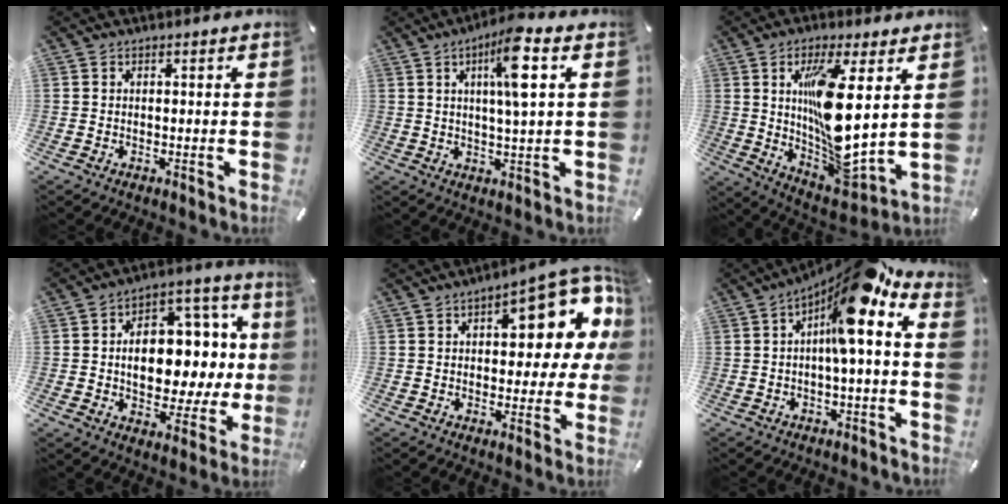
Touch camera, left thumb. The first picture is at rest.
{"total": 10.2, "force": [3.2, 1.5, 9.5], "torque": [-0.169, 0.001, 0.048]}
{"total": 17.1, "force": [4.4, 5.0, 15.8], "torque": [-0.277, -0.045, 0.064]}
{"total": 15.6, "force": [0.2, 10.8, 11.2], "torque": [-0.151, -0.014, 0.010]}
{"total": 15.2, "force": [5.7, 7.2, 12.1], "torque": [-0.143, -0.039, 0.091]}
{"total": 11.9, "force": [4.6, 2.0, 10.8], "torque": [-0.176, -0.042, 0.073]}